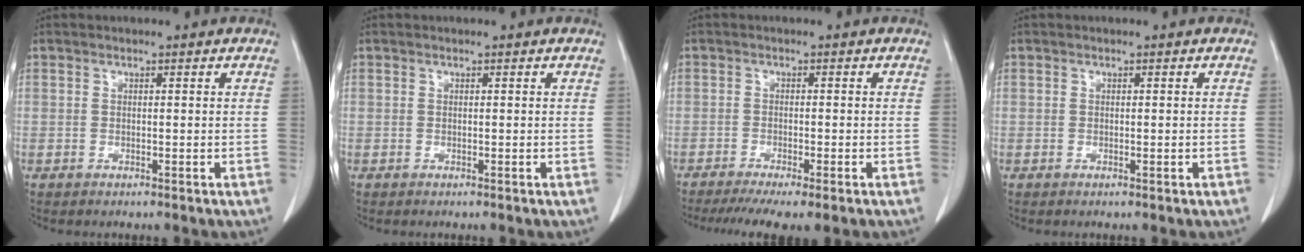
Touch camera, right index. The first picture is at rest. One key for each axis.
{"total": 0.0}
{"total": 8.2, "fx": -6.1, "fy": 0.8, "fz": 5.5, "tx": -0.077, "ty": -0.012, "tz": -0.094}
{"total": 0.7, "fx": -0.2, "fy": 0.1, "fz": 0.6, "tx": -0.011, "ty": -0.002, "tz": 0.002}